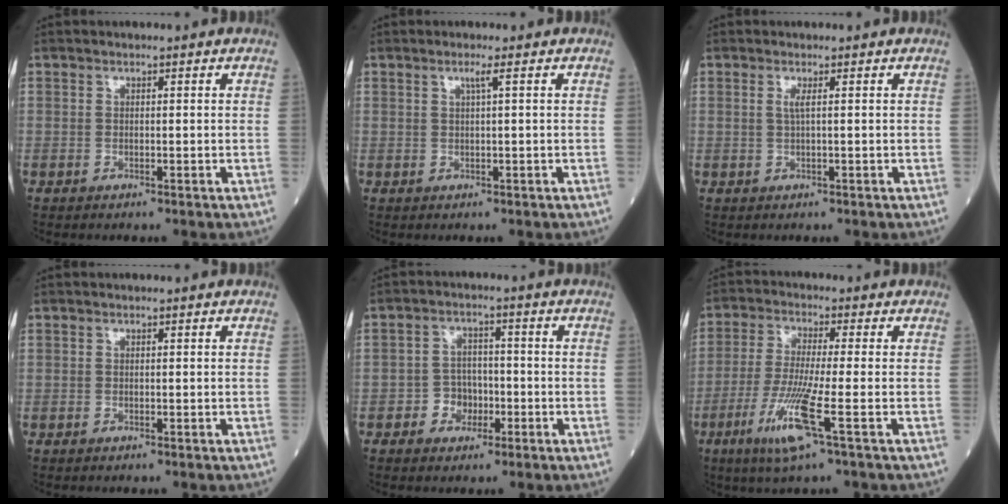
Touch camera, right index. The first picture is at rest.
{"total": 1.3, "force": [0.5, -0.4, 1.1], "torque": [-0.026, -0.002, 0.011]}
{"total": 1.2, "force": [0.3, -0.2, 1.1], "torque": [-0.030, 0.000, 0.004]}
{"total": 0.0}
{"total": 4.1, "force": [-1.6, 3.5, 1.6], "torque": [-0.018, 0.012, -0.027]}
{"total": 9.0, "force": [-3.8, -0.7, 8.2], "torque": [-0.171, -0.027, -0.078]}